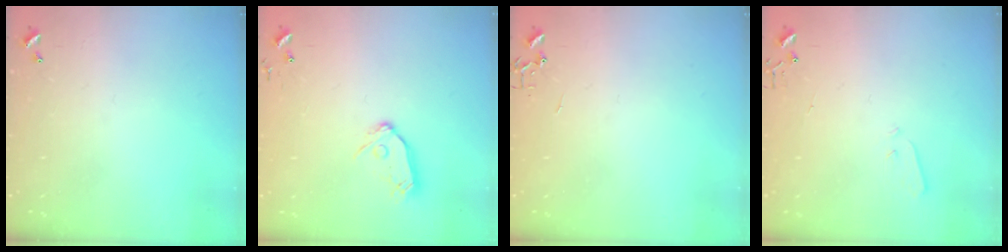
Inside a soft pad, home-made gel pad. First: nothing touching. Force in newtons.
{"total": 9.2, "press": 9.1, "slide": 0.8}
{"total": 0.0}
{"total": 3.3, "press": 3.2, "slide": 0.5}